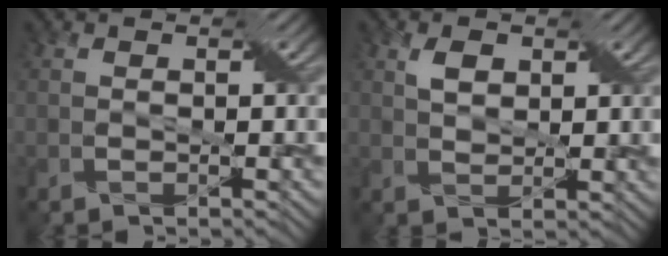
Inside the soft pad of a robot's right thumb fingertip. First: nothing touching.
{"total": 2.6, "force": [1.5, 1.4, 1.5], "torque": [-0.030, 0.005, 0.026]}